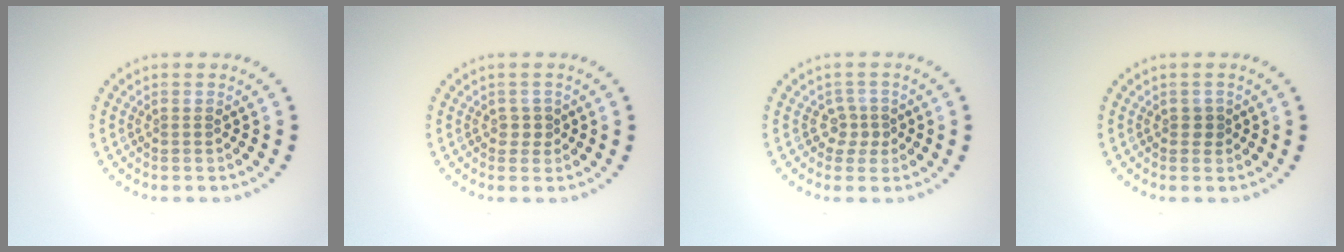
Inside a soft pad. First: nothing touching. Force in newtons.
{"total": 1.1, "press": 0.9, "slide": 0.5}
{"total": 1.7, "press": 1.1, "slide": 1.3}
{"total": 0.8, "press": 0.7, "slide": 0.4}